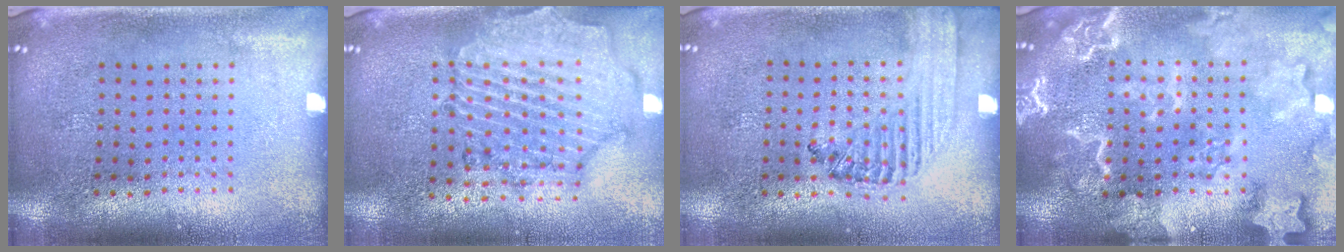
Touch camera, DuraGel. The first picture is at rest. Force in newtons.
{"total": 1.6, "press": 1.5, "slide": 0.3}
{"total": 1.3, "press": 1.2, "slide": 0.5}
{"total": 4.5, "press": 4.5, "slide": 0.6}